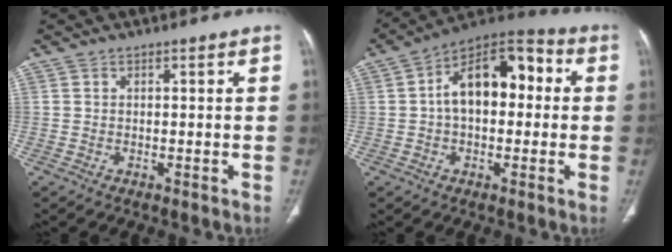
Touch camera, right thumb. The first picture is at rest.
{"total": 15.3, "force": [1.5, 8.9, 12.3], "torque": [-0.166, 0.046, 0.012]}